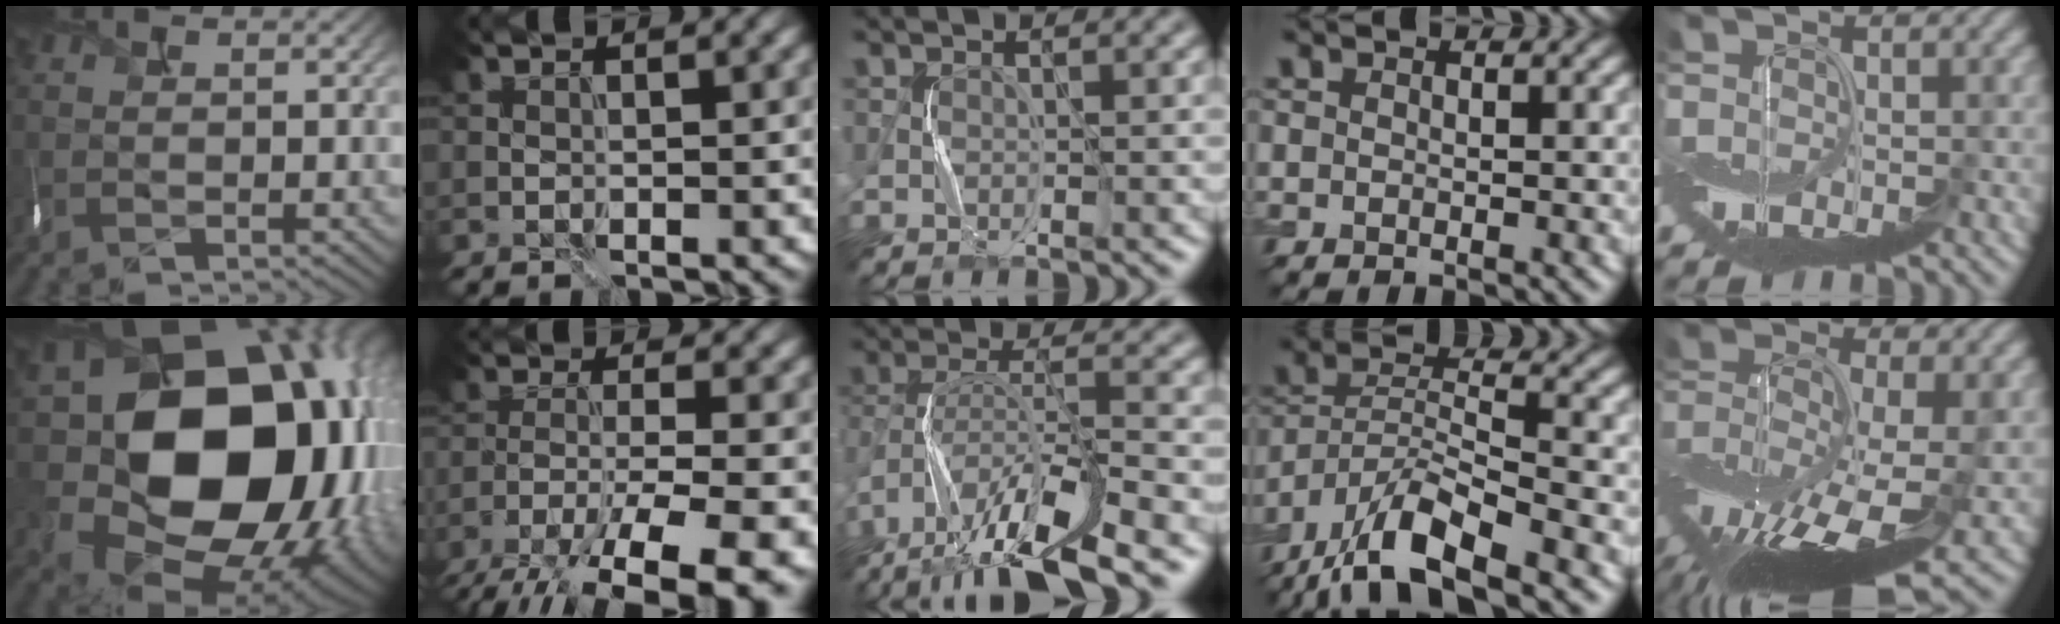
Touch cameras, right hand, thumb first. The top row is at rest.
{"thumb": {"total": 20.5, "force": [0.6, 16.6, 12.0], "torque": [-0.241, -0.054, 0.060]}, "index": {"total": 11.4, "force": [-7.9, 3.2, 7.7], "torque": [-0.142, -0.026, -0.127]}, "middle": {"total": 13.0, "force": [-9.1, 3.6, 8.5], "torque": [-0.171, 0.003, -0.156]}, "ring": {"total": 11.7, "force": [-8.6, 3.4, 7.3], "torque": [-0.135, 0.003, -0.161]}, "little": {"total": 11.2, "force": [-4.8, 3.4, 9.6], "torque": [-0.196, -0.011, -0.083]}}